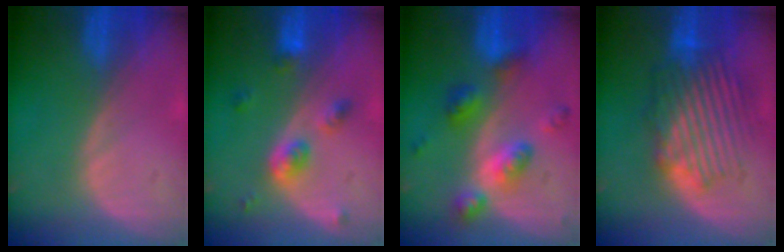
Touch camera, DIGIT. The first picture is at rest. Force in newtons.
{"total": 4.8, "press": 4.4, "slide": 1.8}
{"total": 7.4, "press": 7.4, "slide": 0.5}
{"total": 8.9, "press": 8.6, "slide": 2.2}